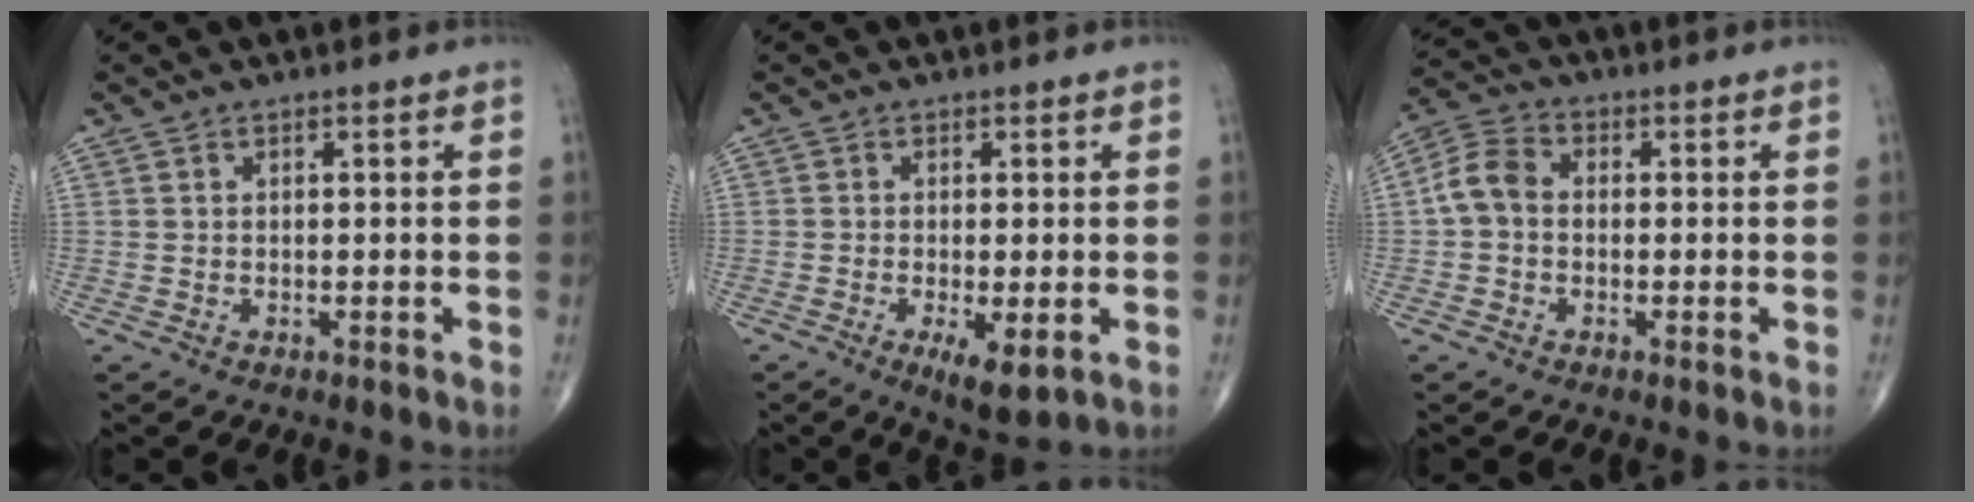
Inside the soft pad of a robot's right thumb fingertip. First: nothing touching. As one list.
[{"total": 5.5, "force": [-1.8, 1.7, 5.0], "torque": [-0.085, -0.016, -0.027]}, {"total": 6.1, "force": [-0.3, 4.5, 4.1], "torque": [-0.075, 0.020, -0.019]}]